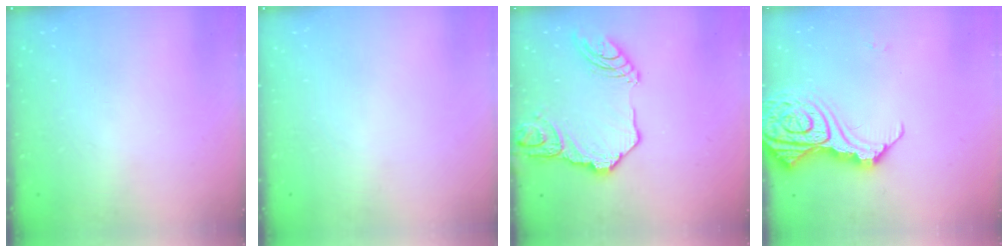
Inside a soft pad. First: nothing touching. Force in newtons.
{"total": 0.0}
{"total": 16.8, "press": 16.7, "slide": 1.6}
{"total": 19.2, "press": 19.1, "slide": 2.1}